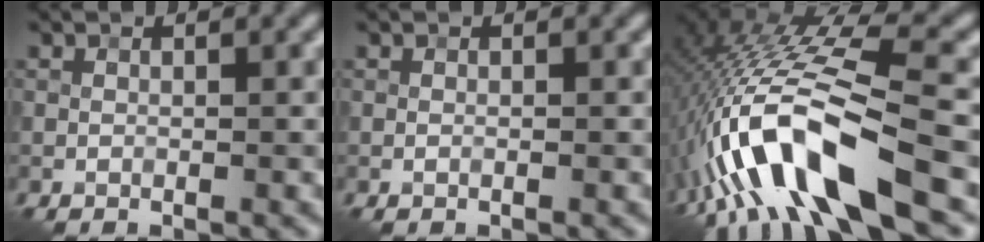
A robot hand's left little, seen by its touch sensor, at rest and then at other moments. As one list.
[{"total": 0.0}, {"total": 13.1, "force": [-5.0, 3.9, 11.5], "torque": [-0.228, 0.010, -0.083]}]